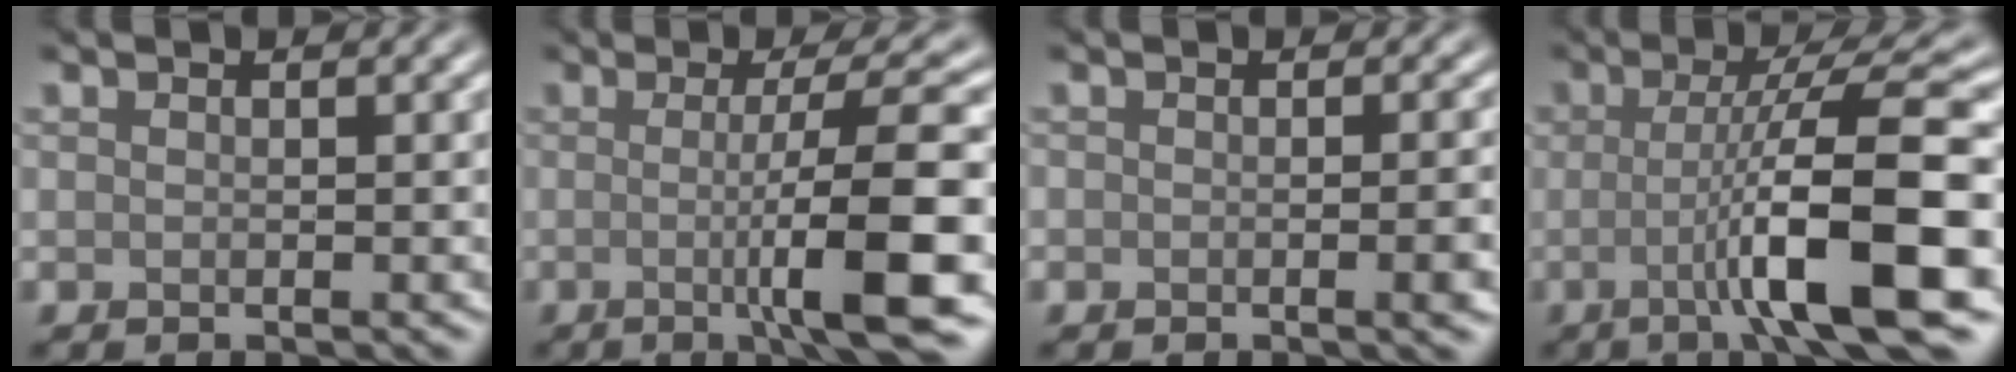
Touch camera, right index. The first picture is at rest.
{"total": 9.5, "force": [-1.1, 1.5, 9.4], "torque": [-0.126, -0.006, -0.015]}
{"total": 2.1, "force": [-0.7, 0.6, 1.9], "torque": [-0.023, -0.004, -0.007]}
{"total": 10.2, "force": [-2.0, 1.7, 9.9], "torque": [-0.138, 0.006, -0.038]}